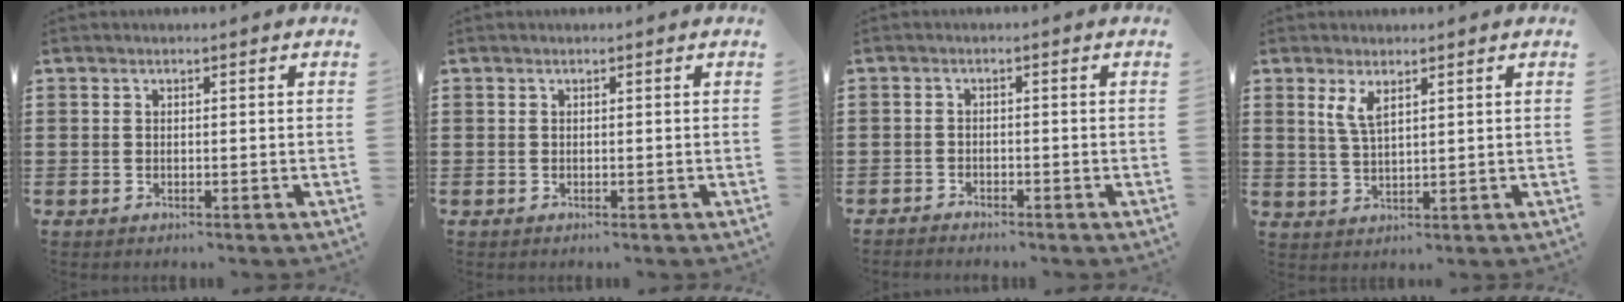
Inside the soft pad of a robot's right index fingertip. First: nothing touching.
{"total": 0.0}
{"total": 1.4, "force": [-1.4, 0.2, 0.0], "torque": [-0.005, 0.000, -0.031]}
{"total": 3.5, "force": [1.9, 1.2, 2.7], "torque": [-0.059, 0.003, 0.033]}